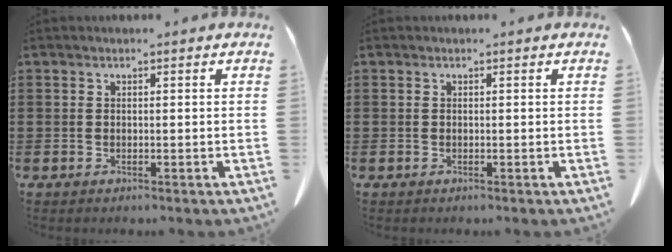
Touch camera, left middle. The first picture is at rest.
{"total": 0.0}